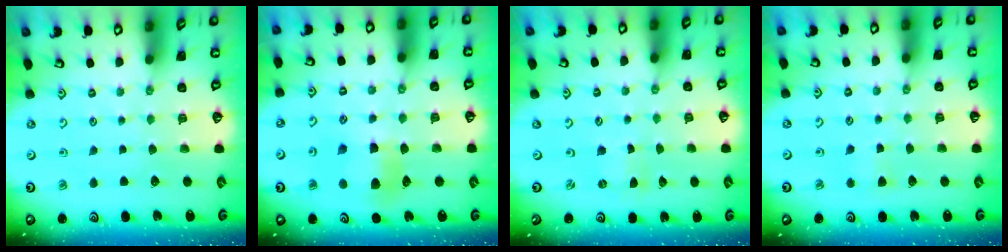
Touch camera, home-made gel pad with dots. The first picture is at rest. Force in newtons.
{"total": 6.9, "press": 6.9, "slide": 0.9}
{"total": 0.0}
{"total": 3.6, "press": 3.5, "slide": 0.5}